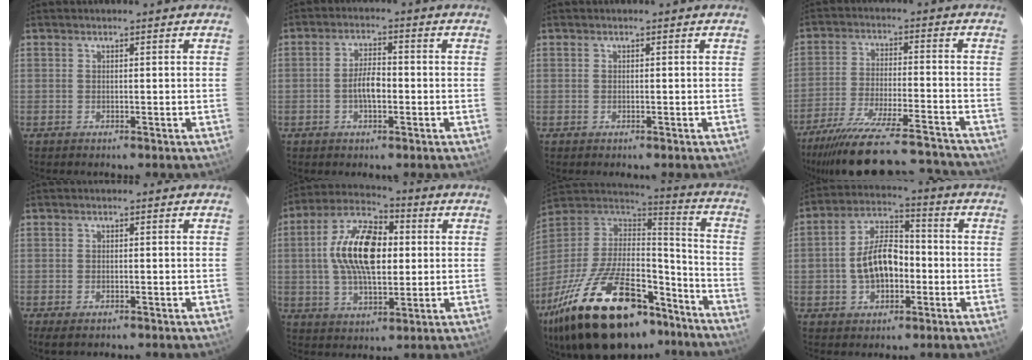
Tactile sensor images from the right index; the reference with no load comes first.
{"total": 4.6, "force": [-1.2, 2.0, 4.0], "torque": [-0.076, 0.007, -0.020]}
{"total": 0.0}
{"total": 27.5, "force": [-24.7, 4.4, 11.3], "torque": [-0.210, -0.044, -0.361]}
{"total": 2.7, "force": [-1.7, 1.2, 1.6], "torque": [-0.036, -0.009, -0.030]}
{"total": 15.9, "force": [1.6, 8.2, 13.6], "torque": [-0.256, 0.022, 0.022]}
{"total": 34.5, "force": [-22.5, 14.9, 21.6], "torque": [-0.411, -0.009, -0.344]}
{"total": 10.8, "force": [-1.9, 6.7, 8.3], "torque": [-0.159, 0.023, -0.026]}